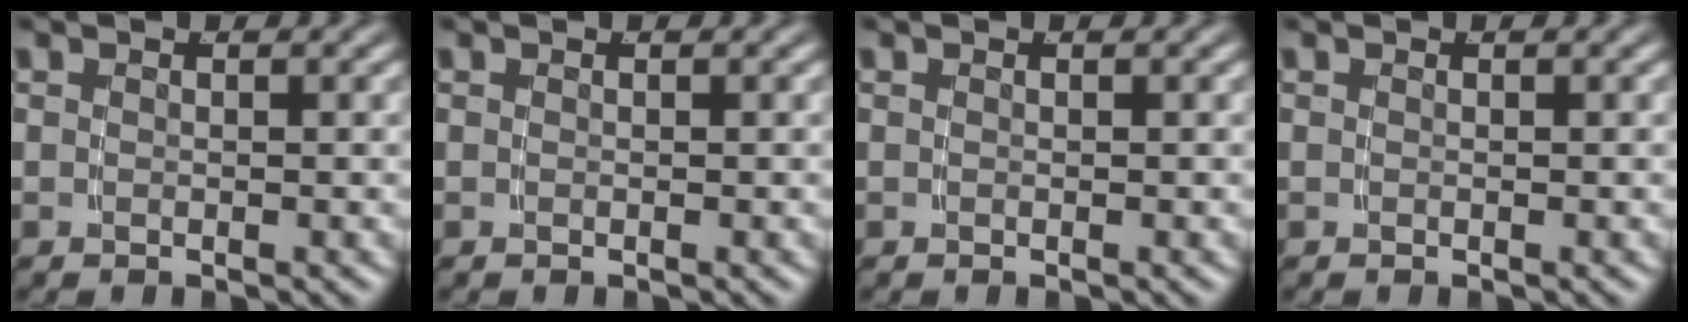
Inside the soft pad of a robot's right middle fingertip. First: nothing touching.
{"total": 0.0}
{"total": 0.0}
{"total": 0.0}